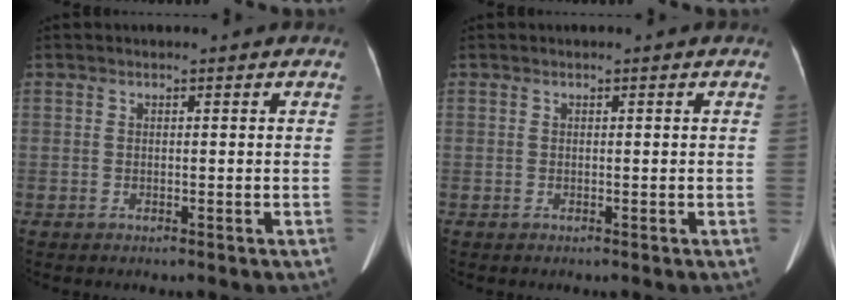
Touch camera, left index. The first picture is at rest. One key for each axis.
{"total": 0.0}